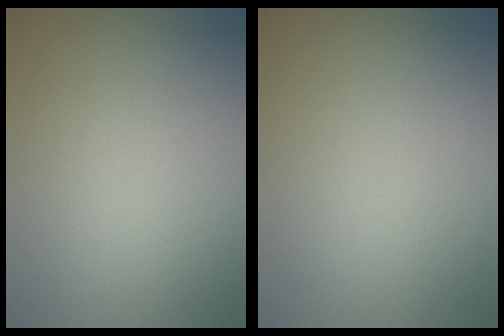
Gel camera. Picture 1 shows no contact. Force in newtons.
{"total": 0.0}